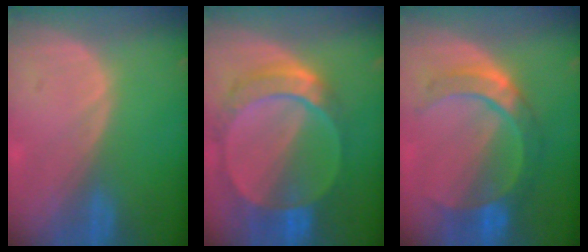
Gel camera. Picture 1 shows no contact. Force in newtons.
{"total": 9.5, "press": 8.2, "slide": 4.8}
{"total": 7.3, "press": 7.3, "slide": 0.2}